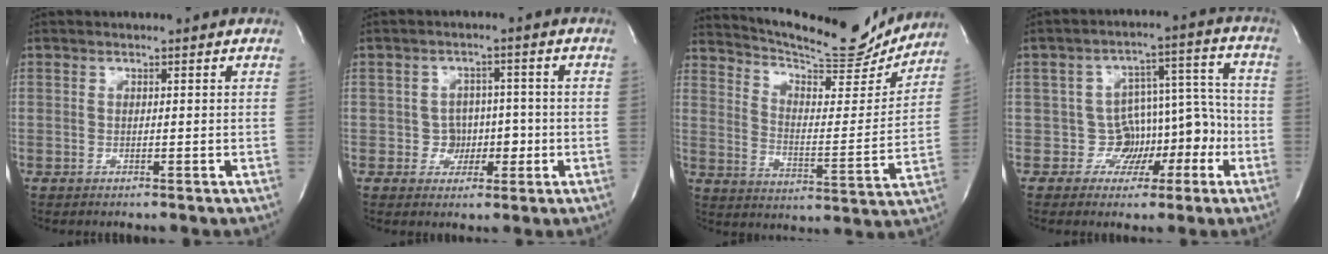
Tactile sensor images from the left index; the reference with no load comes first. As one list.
[{"total": 3.9, "force": [-1.0, 3.6, 0.8], "torque": [0.007, 0.012, -0.011]}, {"total": 18.7, "force": [17.5, 3.0, 5.7], "torque": [-0.093, -0.032, 0.249]}, {"total": 7.4, "force": [-3.1, 6.4, 2.0], "torque": [0.008, 0.048, -0.038]}]